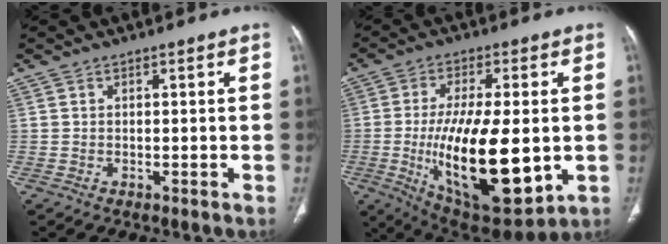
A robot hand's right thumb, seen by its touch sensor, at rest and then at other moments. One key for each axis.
{"total": 23.1, "fx": -3.0, "fy": 9.1, "fz": 21.1, "tx": -0.361, "ty": -0.029, "tz": -0.027}